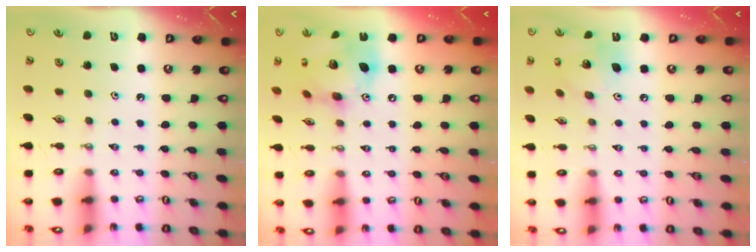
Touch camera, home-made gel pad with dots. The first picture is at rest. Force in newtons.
{"total": 19.4, "press": 19.2, "slide": 2.0}
{"total": 15.2, "press": 14.8, "slide": 3.4}